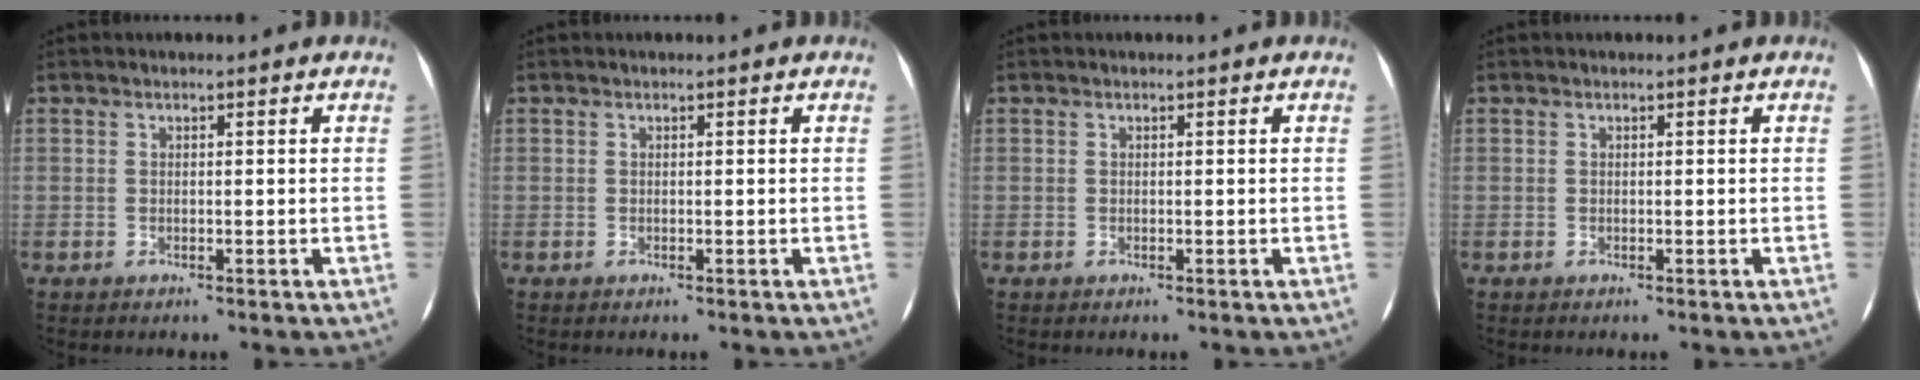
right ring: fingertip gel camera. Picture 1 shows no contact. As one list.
[{"total": 0.0}, {"total": 0.0}, {"total": 0.0}]